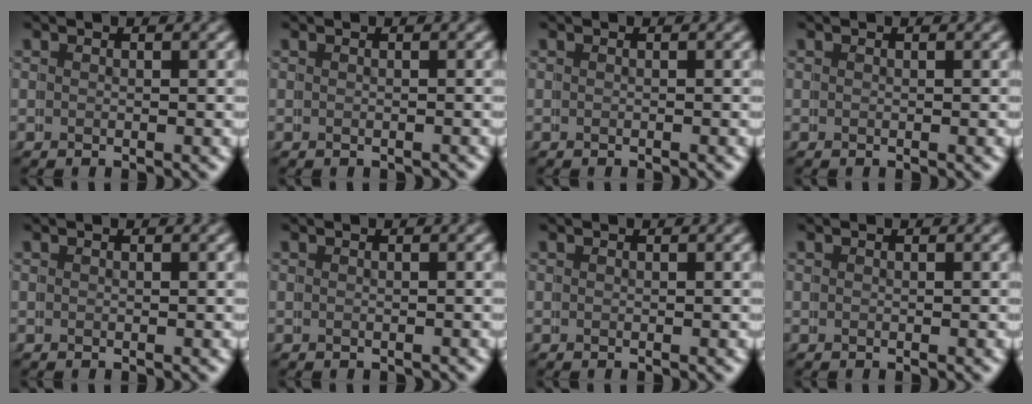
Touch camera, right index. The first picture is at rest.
{"total": 0.7, "force": [-0.1, -0.1, -0.6], "torque": [0.008, 0.002, -0.001]}
{"total": 0.0}
{"total": 0.0}
{"total": 0.0}
{"total": 0.5, "force": [0.0, 0.0, -0.5], "torque": [0.005, 0.001, 0.001]}
{"total": 0.0}
{"total": 0.0}